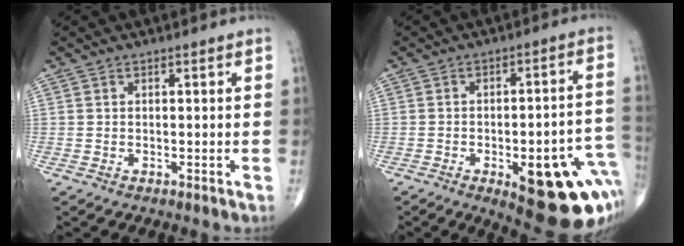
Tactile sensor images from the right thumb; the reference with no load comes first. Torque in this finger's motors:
{"motor_torque": [2.08, 1.76, 0.76, -0.88, 0.26]}